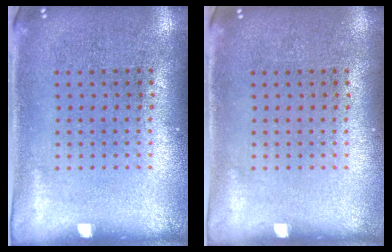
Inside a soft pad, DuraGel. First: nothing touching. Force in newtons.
{"total": 0.0}